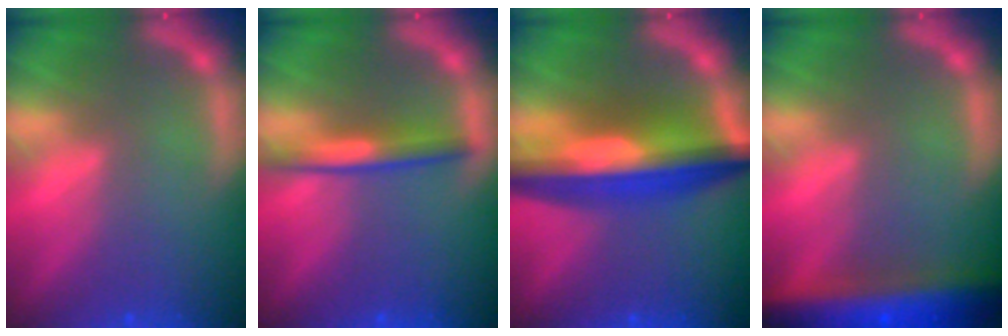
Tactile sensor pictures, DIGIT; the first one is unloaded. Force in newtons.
{"total": 3.0}
{"total": 10.0}
{"total": 10.0}